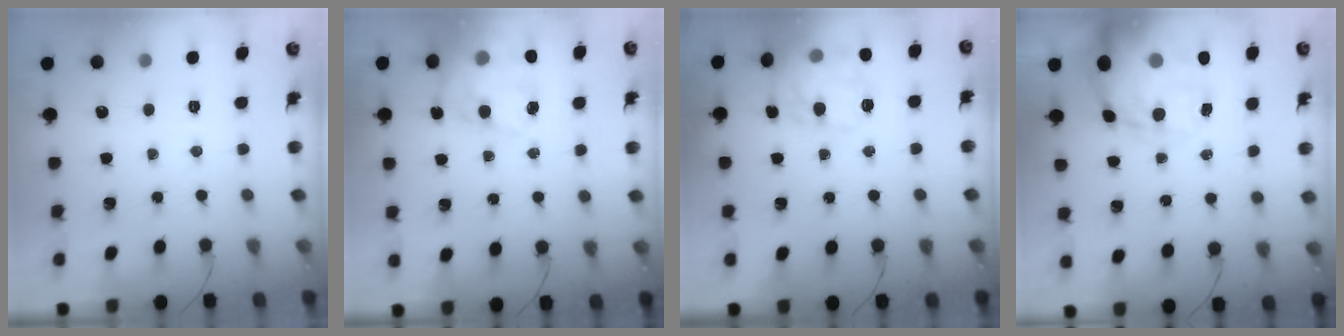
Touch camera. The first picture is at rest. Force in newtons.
{"total": 16.6, "press": 16.2, "slide": 3.9}
{"total": 17.3, "press": 17.3, "slide": 1.4}
{"total": 20.3, "press": 19.8, "slide": 4.6}